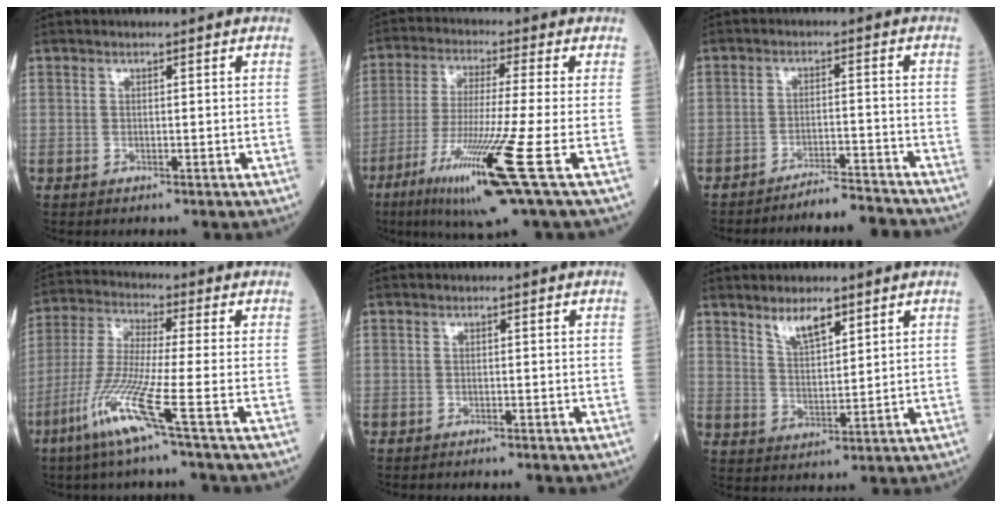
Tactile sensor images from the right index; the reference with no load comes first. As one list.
[{"total": 14.6, "force": [-6.5, -1.4, 13.1], "torque": [-0.260, -0.046, -0.122]}, {"total": 6.4, "force": [-6.3, -0.8, 0.3], "torque": [0.004, 0.004, -0.104]}, {"total": 10.7, "force": [-5.3, -1.5, 9.2], "torque": [-0.196, -0.027, -0.114]}, {"total": 0.6, "force": [-0.5, 0.0, 0.2], "torque": [-0.004, 0.000, -0.011]}, {"total": 5.0, "force": [3.6, 1.4, 3.1], "torque": [-0.062, -0.001, 0.070]}]